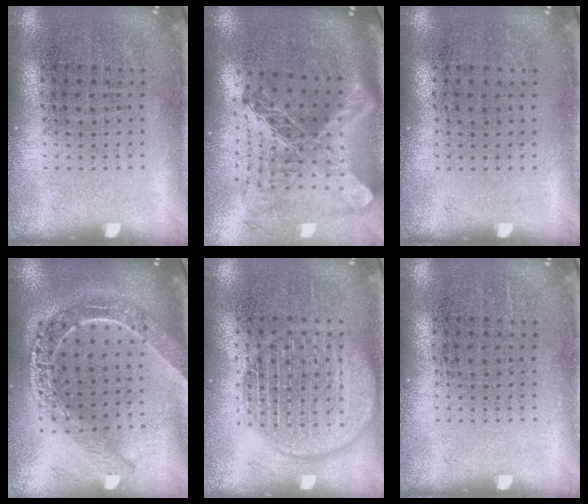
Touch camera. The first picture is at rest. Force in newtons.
{"total": 2.8, "press": 2.1, "slide": 1.9}
{"total": 0.0}
{"total": 2.0, "press": 1.7, "slide": 1.1}
{"total": 3.3, "press": 3.2, "slide": 0.5}
{"total": 0.0}